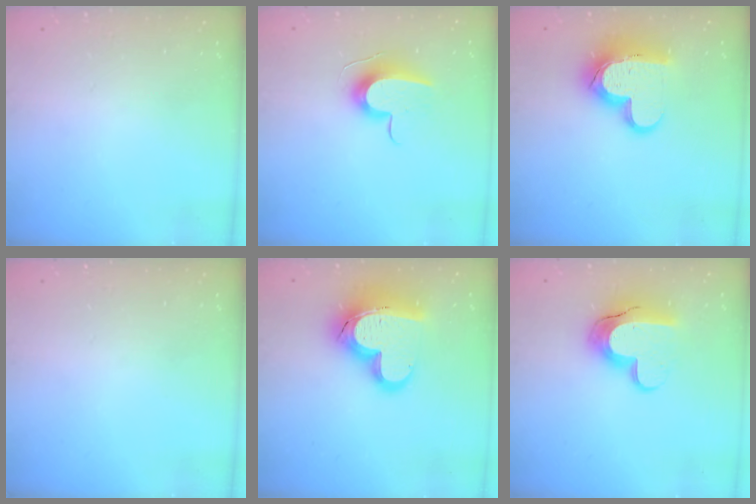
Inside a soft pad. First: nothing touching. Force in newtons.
{"total": 10.8, "press": 10.8, "slide": 0.2}
{"total": 15.5, "press": 15.5, "slide": 1.3}
{"total": 0.0}
{"total": 19.3, "press": 19.2, "slide": 1.8}
{"total": 14.0, "press": 14.0, "slide": 1.0}